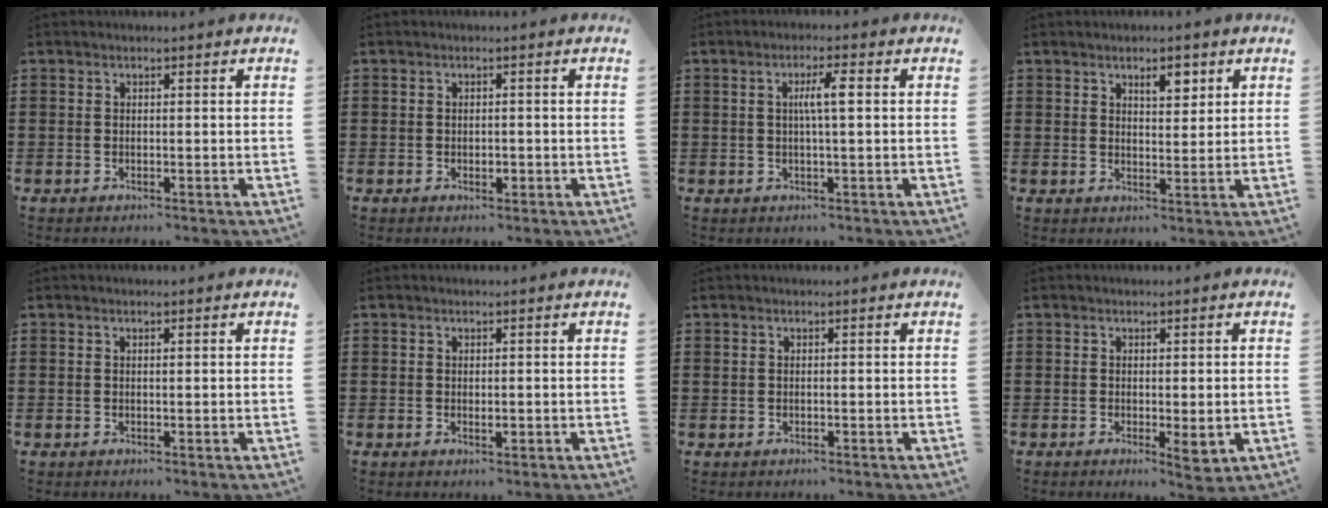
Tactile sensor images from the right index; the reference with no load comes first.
{"total": 1.2, "force": [-0.4, 0.7, 0.8], "torque": [-0.017, 0.000, -0.007]}
{"total": 3.8, "force": [0.5, 0.4, 3.7], "torque": [-0.073, 0.004, 0.005]}
{"total": 4.0, "force": [2.4, 1.7, 2.7], "torque": [-0.034, 0.000, 0.036]}
{"total": 0.5, "force": [0.2, 0.1, 0.4], "torque": [-0.010, 0.000, 0.005]}
{"total": 0.8, "force": [0.1, 0.4, 0.7], "torque": [-0.014, 0.001, 0.001]}
{"total": 0.0}
{"total": 2.9, "force": [-0.4, 0.7, 2.8], "torque": [-0.048, -0.003, -0.006]}